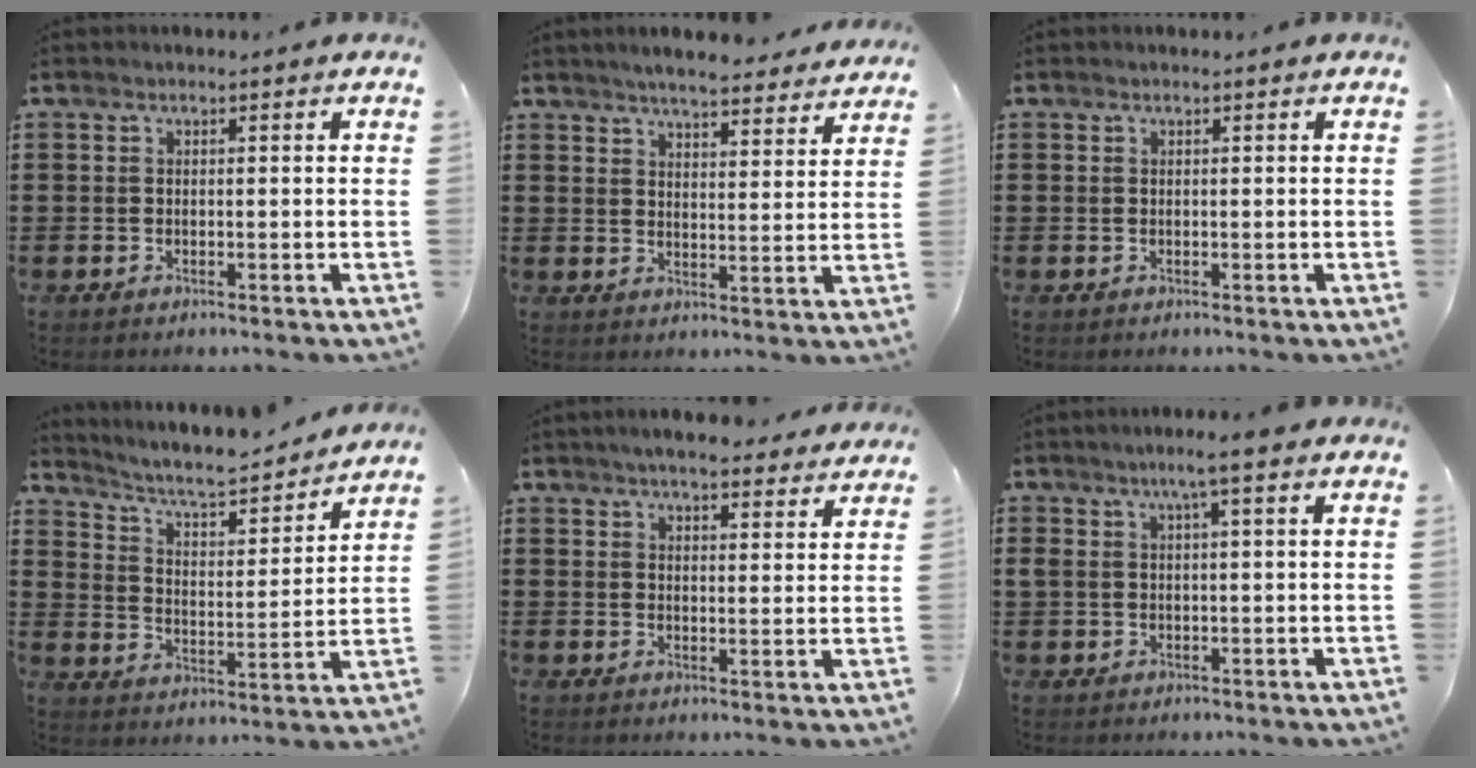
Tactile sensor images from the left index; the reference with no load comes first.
{"total": 4.8, "force": [4.7, 0.0, 1.0], "torque": [-0.038, -0.024, 0.083]}
{"total": 0.0}
{"total": 5.3, "force": [4.9, 0.6, 2.0], "torque": [-0.062, -0.038, 0.075]}
{"total": 4.7, "force": [4.5, 0.5, 1.4], "torque": [-0.039, -0.009, 0.082]}
{"total": 3.6, "force": [1.6, 0.4, 3.2], "torque": [-0.066, 0.003, 0.025]}